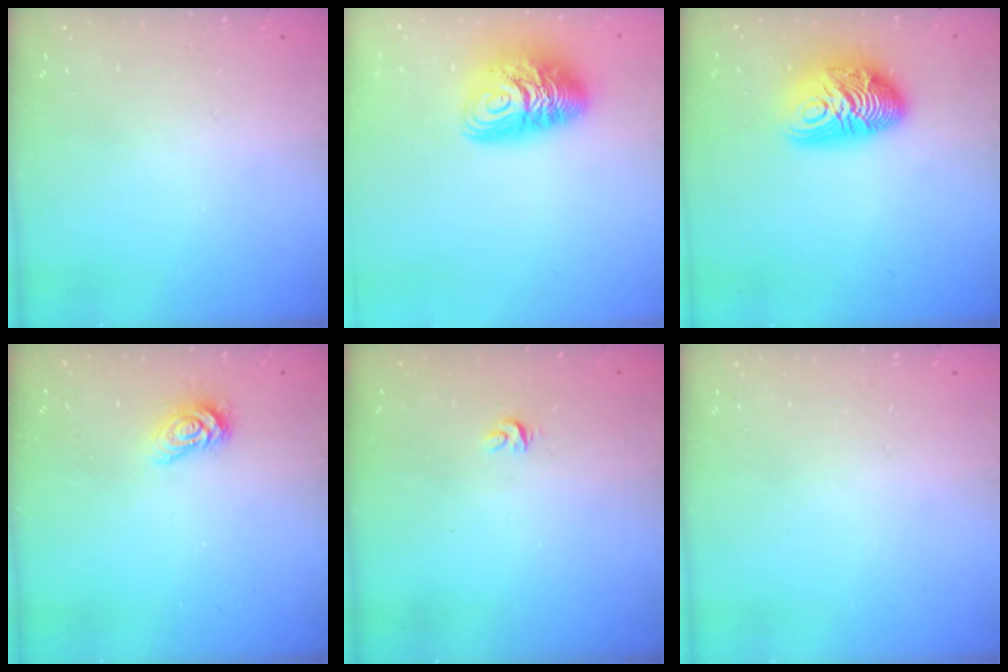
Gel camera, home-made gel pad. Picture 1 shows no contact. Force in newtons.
{"total": 12.9, "press": 12.8, "slide": 1.2}
{"total": 14.9, "press": 14.9, "slide": 0.2}
{"total": 3.8, "press": 3.8, "slide": 0.4}
{"total": 3.9, "press": 3.9, "slide": 0.2}
{"total": 0.0}